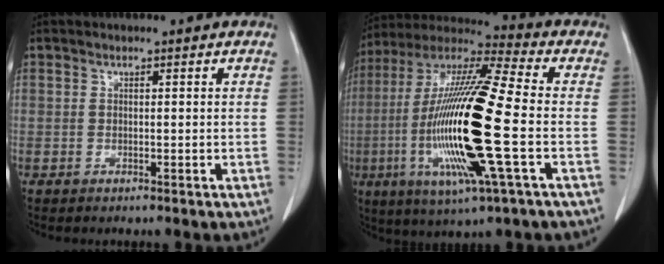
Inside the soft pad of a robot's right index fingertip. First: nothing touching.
{"total": 22.0, "force": [-4.2, 1.5, 21.6], "torque": [-0.463, -0.021, -0.082]}